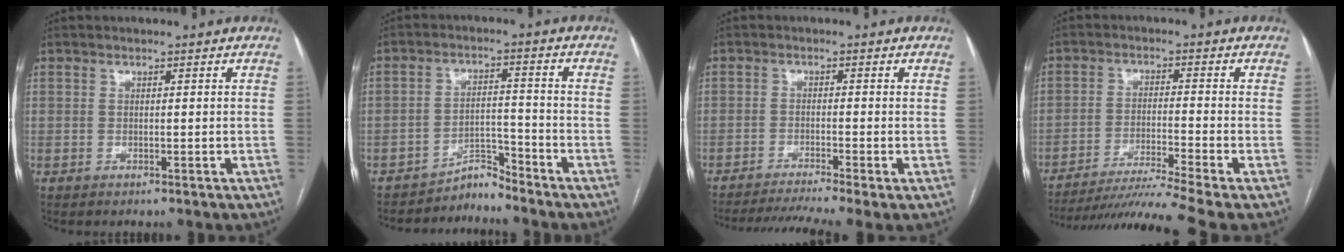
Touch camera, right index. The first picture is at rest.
{"total": 3.8, "force": [-3.7, 0.2, -0.8], "torque": [0.023, 0.012, -0.060]}
{"total": 8.0, "force": [-6.3, -0.8, 4.8], "torque": [-0.073, -0.012, -0.101]}
{"total": 12.6, "force": [-10.7, -3.2, 5.9], "torque": [-0.086, -0.020, -0.174]}